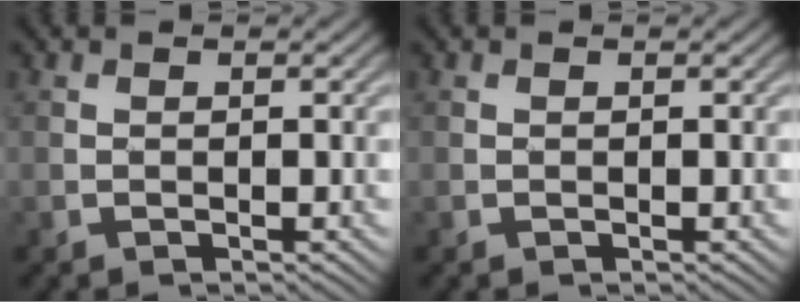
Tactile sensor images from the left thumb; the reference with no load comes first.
{"total": 0.0}